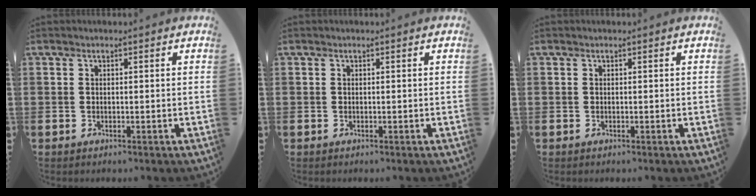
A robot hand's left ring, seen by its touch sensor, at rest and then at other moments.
{"total": 0.0}
{"total": 0.0}